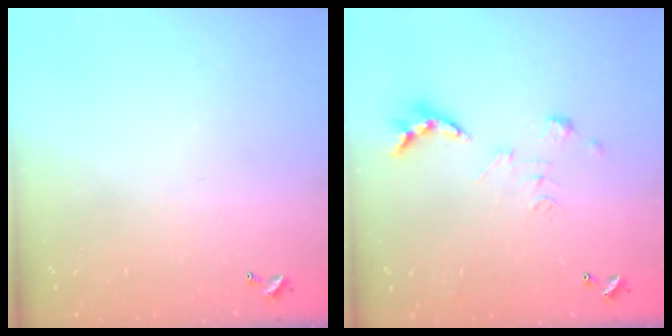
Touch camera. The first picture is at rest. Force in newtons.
{"total": 2.7, "press": 2.2, "slide": 1.5}